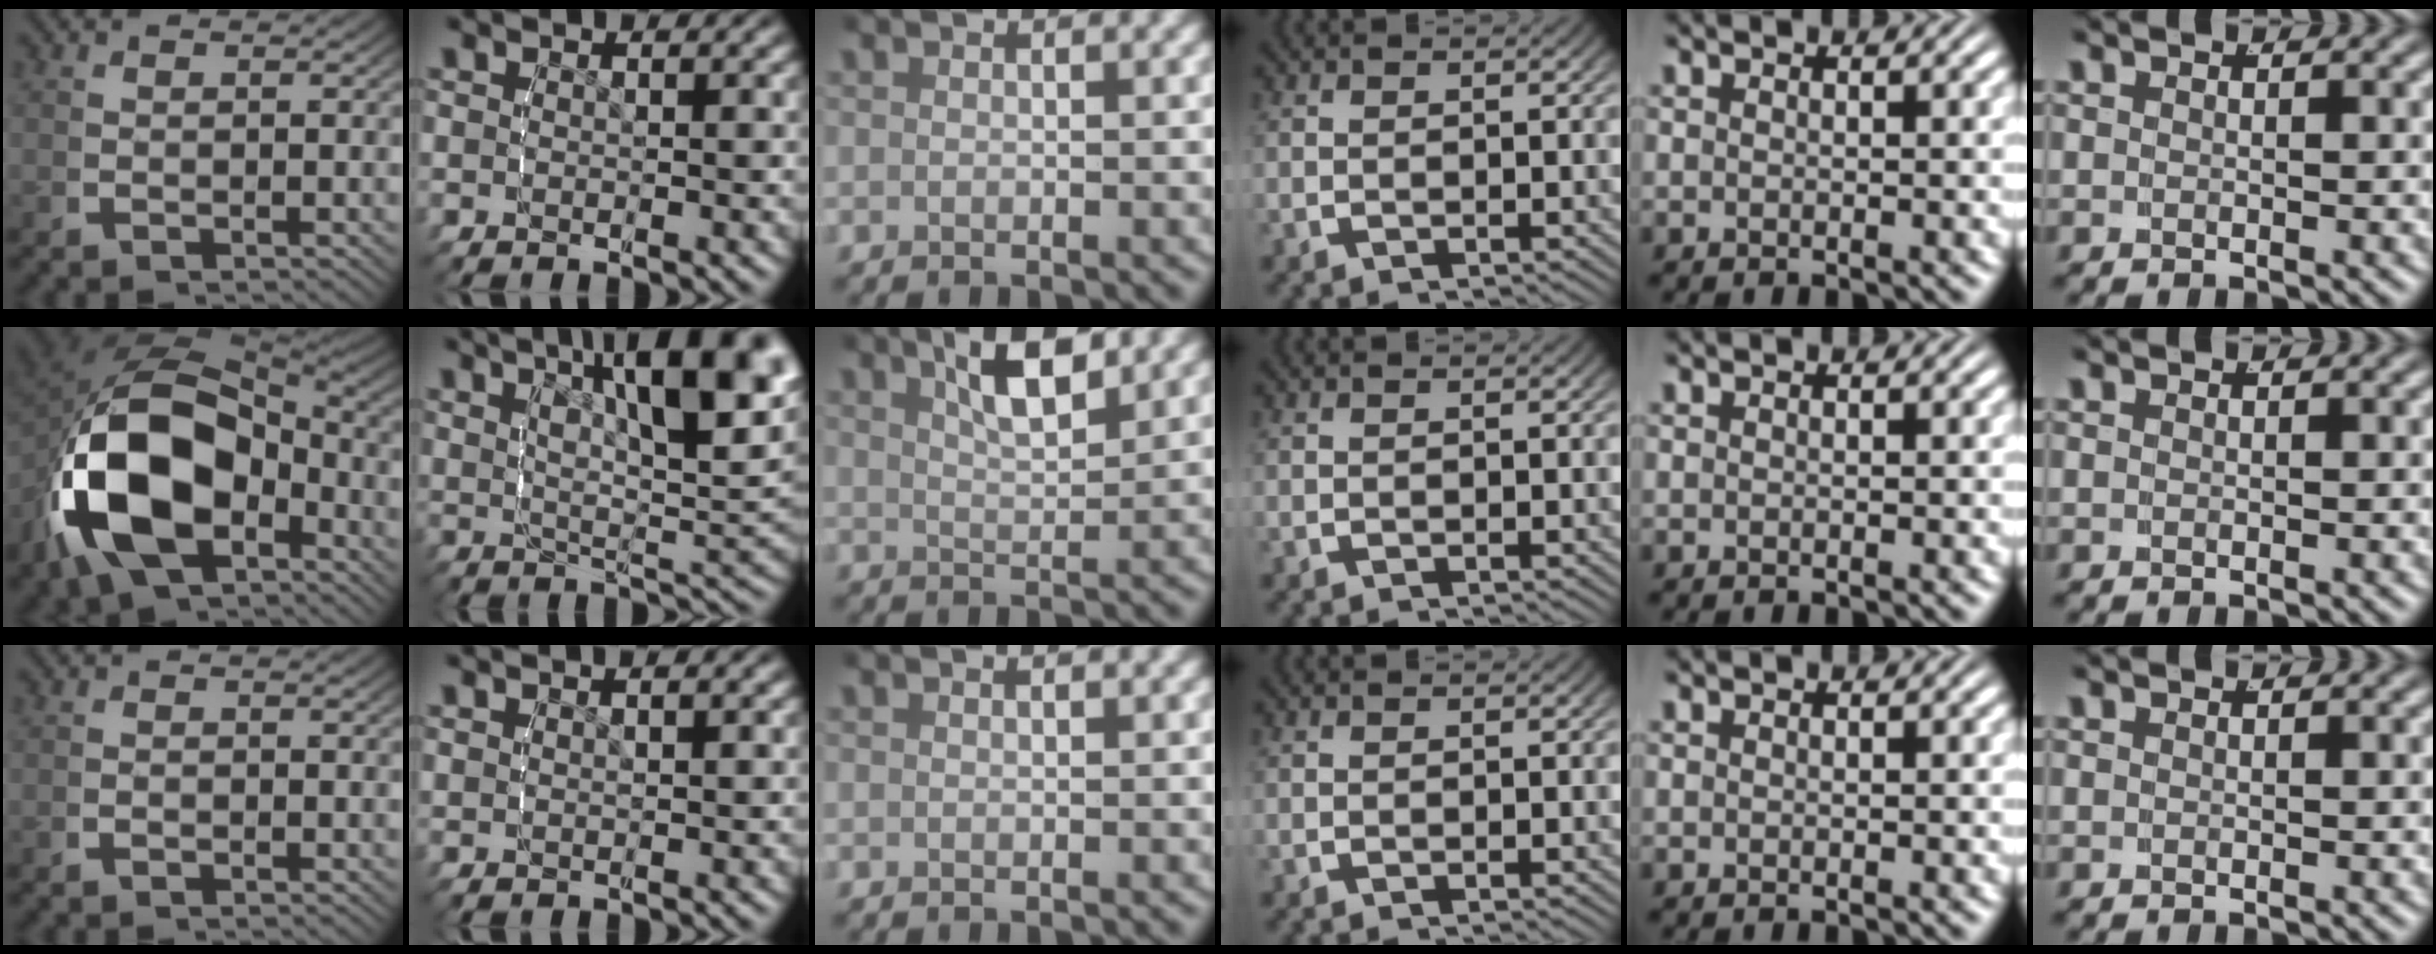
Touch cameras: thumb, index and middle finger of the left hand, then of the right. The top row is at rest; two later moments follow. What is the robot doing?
{"motion": "lift_and_place", "object": "lipstick"}